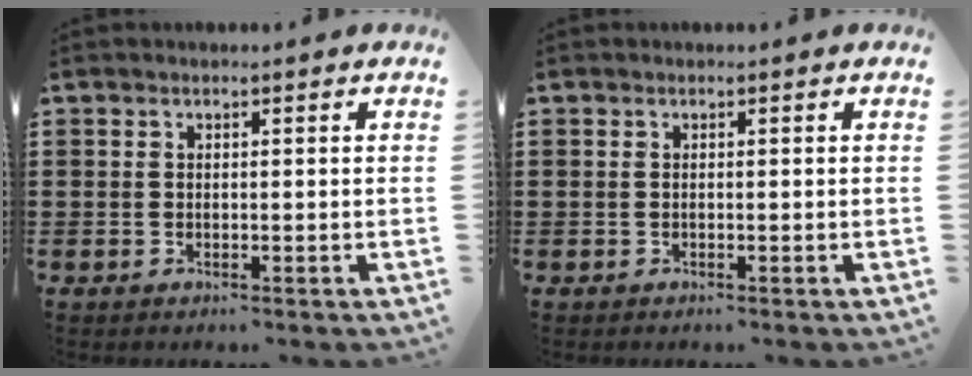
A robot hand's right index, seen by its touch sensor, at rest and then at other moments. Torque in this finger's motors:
{"motor_torque": [1.05, 1.09, -0.01, -0.01]}